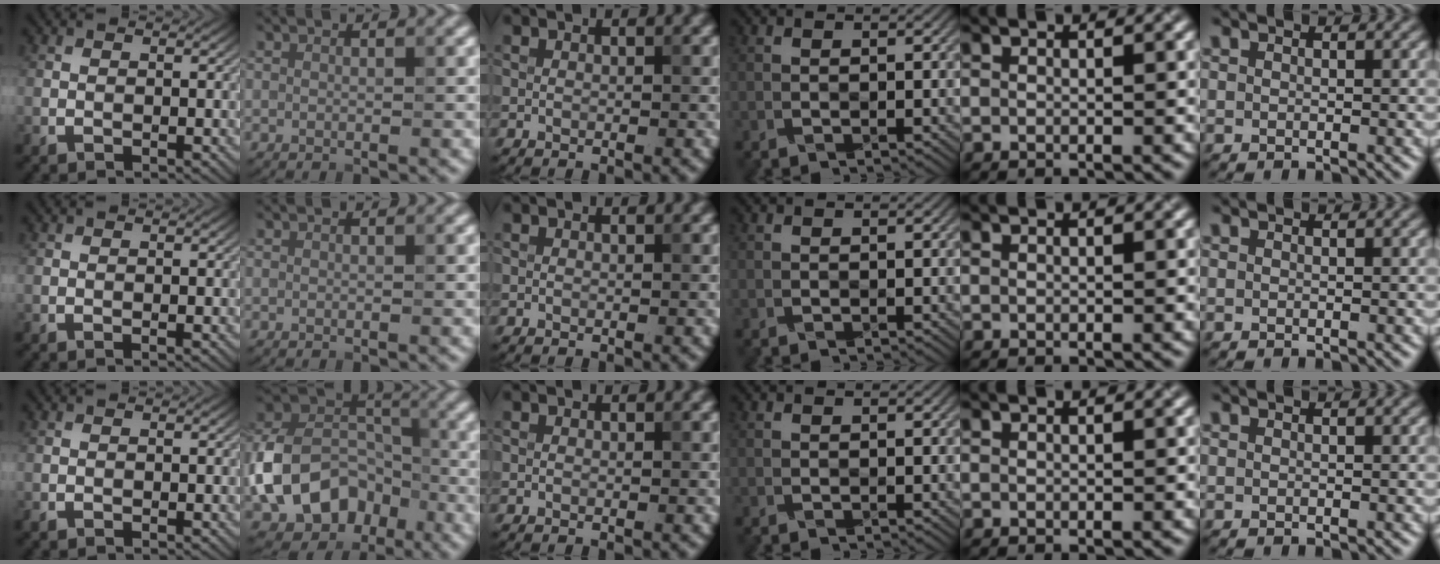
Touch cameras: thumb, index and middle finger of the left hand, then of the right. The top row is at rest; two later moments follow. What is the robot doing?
{"motion": "wrap", "object": "cellophane"}